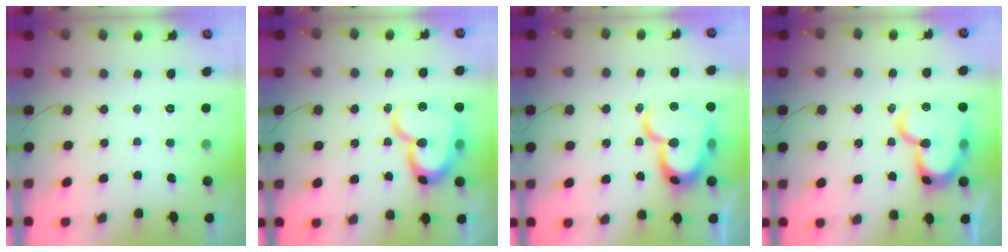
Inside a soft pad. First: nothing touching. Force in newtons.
{"total": 16.9, "press": 16.9, "slide": 1.7}
{"total": 19.8, "press": 19.7, "slide": 2.1}
{"total": 18.9, "press": 18.8, "slide": 2.3}